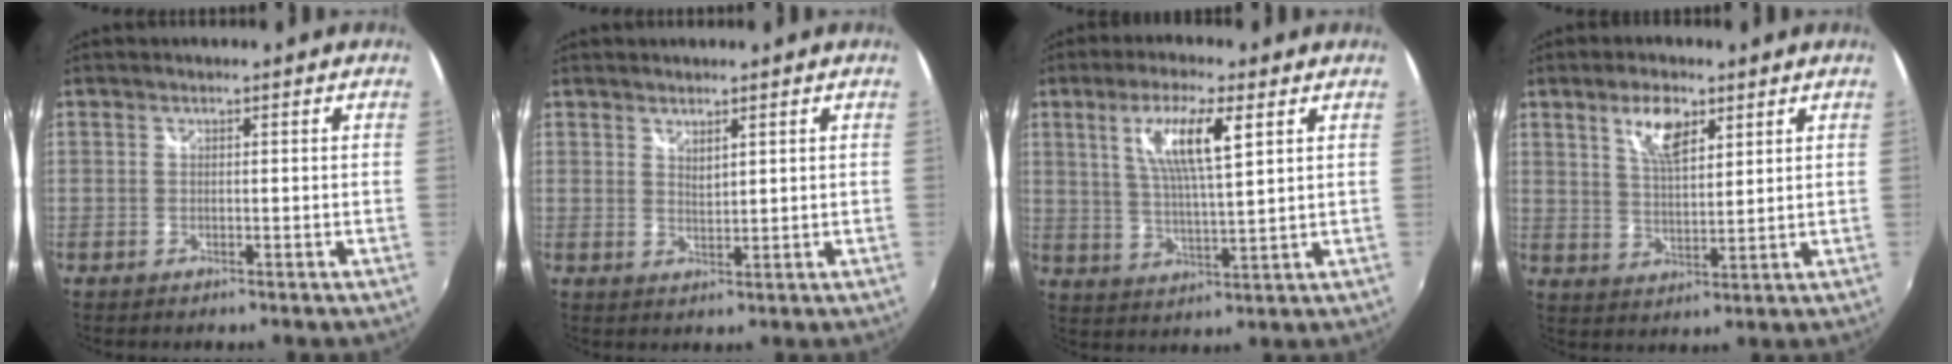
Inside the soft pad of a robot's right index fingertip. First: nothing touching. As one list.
[{"total": 2.0, "force": [1.6, 0.6, 1.1], "torque": [-0.017, -0.004, 0.028]}, {"total": 9.7, "force": [4.1, 1.5, 8.7], "torque": [-0.162, 0.001, 0.077]}, {"total": 6.9, "force": [4.0, 2.7, 5.0], "torque": [-0.090, 0.006, 0.075]}]